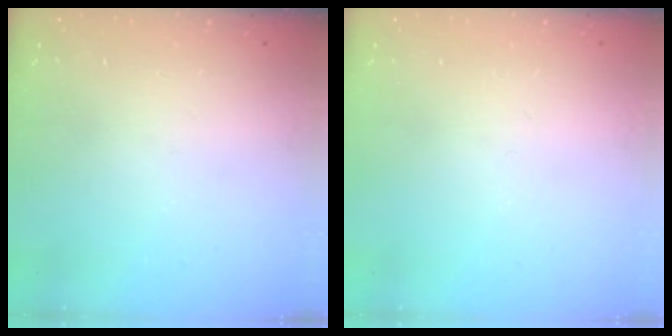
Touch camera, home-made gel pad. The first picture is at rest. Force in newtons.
{"total": 0.0}